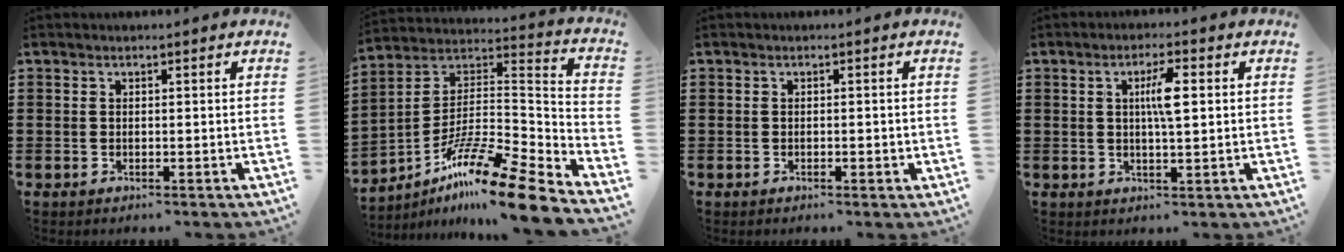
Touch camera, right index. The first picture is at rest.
{"total": 14.1, "force": [-10.8, 1.3, 9.0], "torque": [-0.151, 0.023, -0.203]}
{"total": 0.7, "force": [-0.3, 0.2, 0.6], "torque": [-0.012, -0.003, -0.004]}
{"total": 4.7, "force": [0.8, 1.0, 4.5], "torque": [-0.088, 0.006, 0.009]}